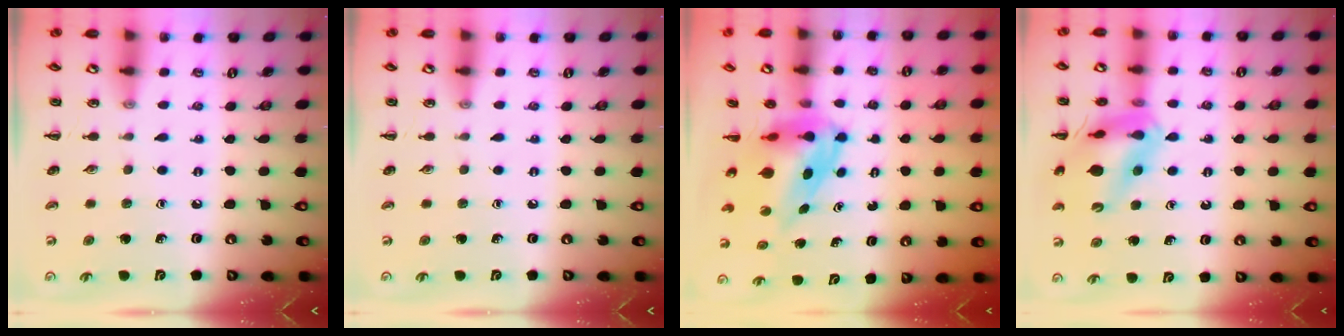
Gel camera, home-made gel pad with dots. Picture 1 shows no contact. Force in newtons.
{"total": 0.0}
{"total": 5.8, "press": 5.6, "slide": 1.5}
{"total": 16.0, "press": 15.7, "slide": 2.7}